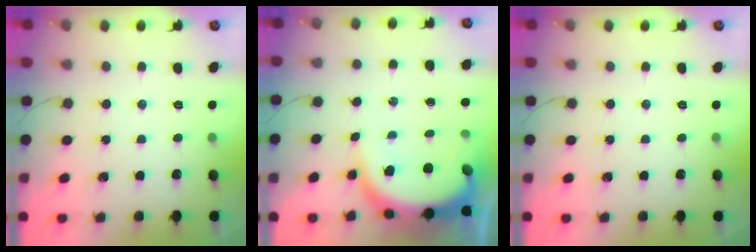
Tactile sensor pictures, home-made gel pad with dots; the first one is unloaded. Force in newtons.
{"total": 10.8, "press": 10.7, "slide": 1.1}
{"total": 0.0}